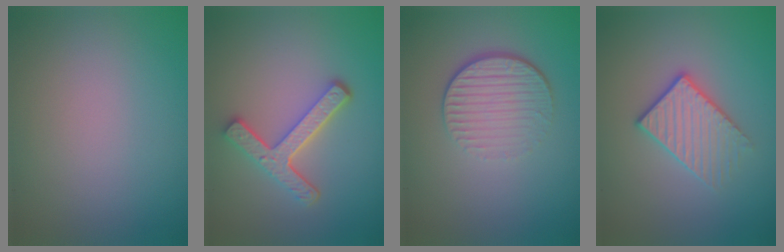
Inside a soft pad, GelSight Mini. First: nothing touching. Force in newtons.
{"total": 4.5, "press": 3.4, "slide": 2.9}
{"total": 4.3, "press": 2.9, "slide": 3.2}
{"total": 3.2, "press": 2.9, "slide": 1.4}